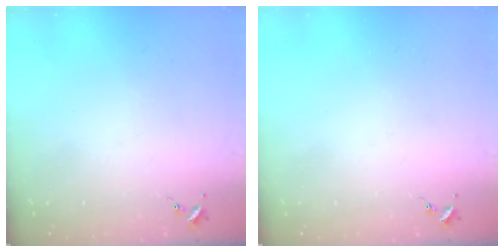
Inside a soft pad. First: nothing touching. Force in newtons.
{"total": 0.0}